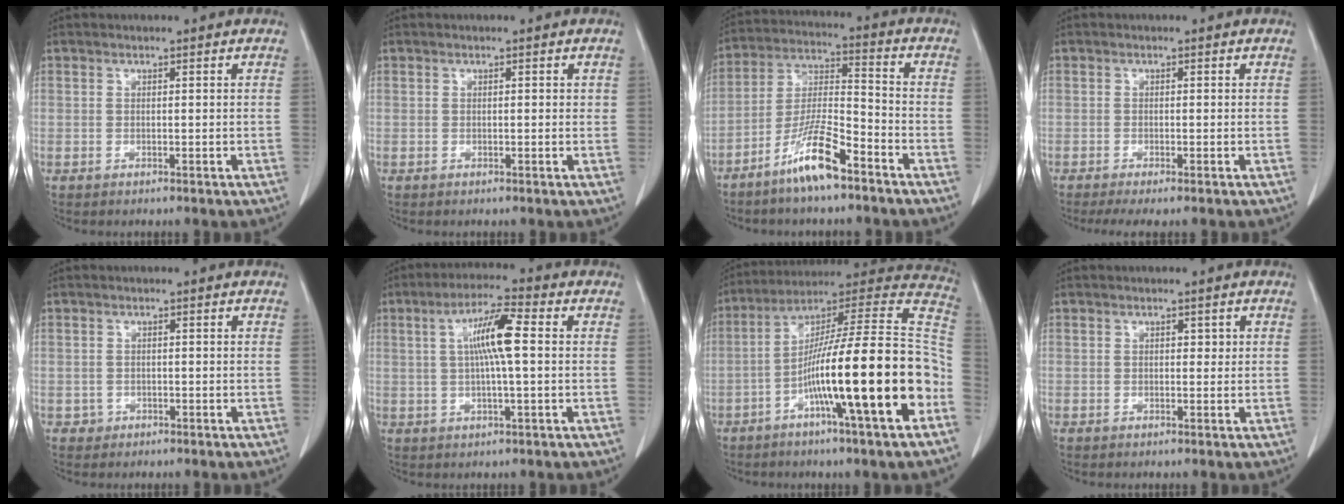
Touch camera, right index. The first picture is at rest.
{"total": 0.7, "force": [0.2, 0.3, 0.6], "torque": [-0.011, 0.002, 0.003]}
{"total": 11.2, "force": [-7.4, 1.4, 8.3], "torque": [-0.169, -0.014, -0.143]}
{"total": 3.6, "force": [-2.7, 0.1, 2.3], "torque": [-0.037, -0.010, -0.043]}
{"total": 1.2, "force": [-0.5, 1.1, -0.1], "torque": [0.000, 0.006, -0.007]}
{"total": 8.1, "force": [1.2, 0.6, 8.0], "torque": [-0.150, 0.010, 0.016]}
{"total": 23.9, "force": [-7.6, 0.1, 22.7], "torque": [-0.308, 0.001, -0.132]}
{"total": 1.1, "force": [0.3, 0.7, 0.9], "torque": [-0.008, 0.001, 0.004]}